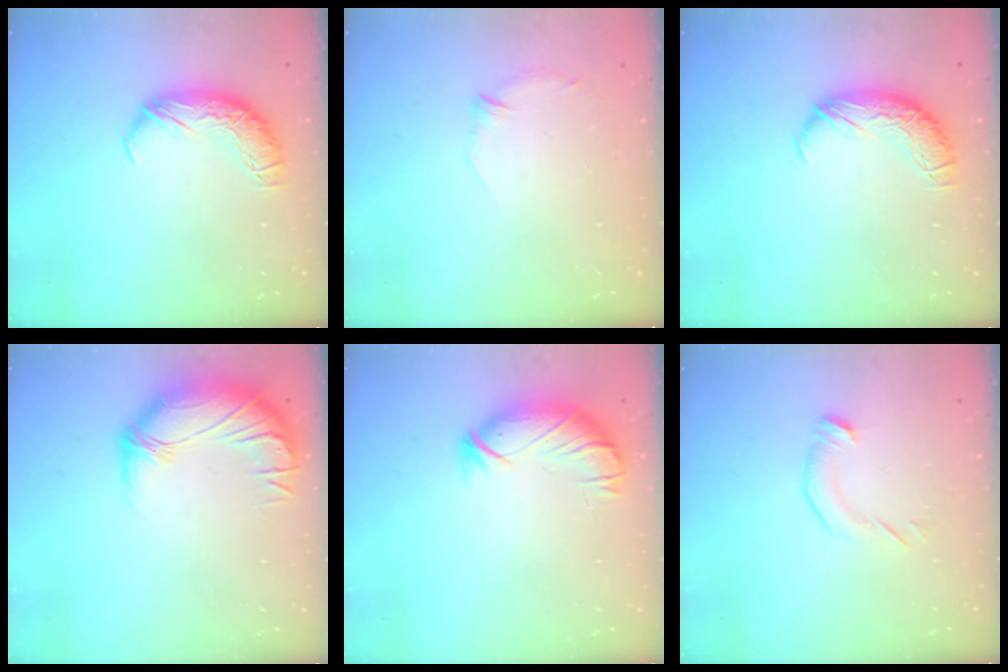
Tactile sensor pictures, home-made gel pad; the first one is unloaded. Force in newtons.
{"total": 7.5, "press": 7.4, "slide": 0.7}
{"total": 0.0}
{"total": 2.8, "press": 0.8, "slide": 2.7}
{"total": 3.7, "press": 3.1, "slide": 2.0}
{"total": 4.2, "press": 4.1, "slide": 0.4}